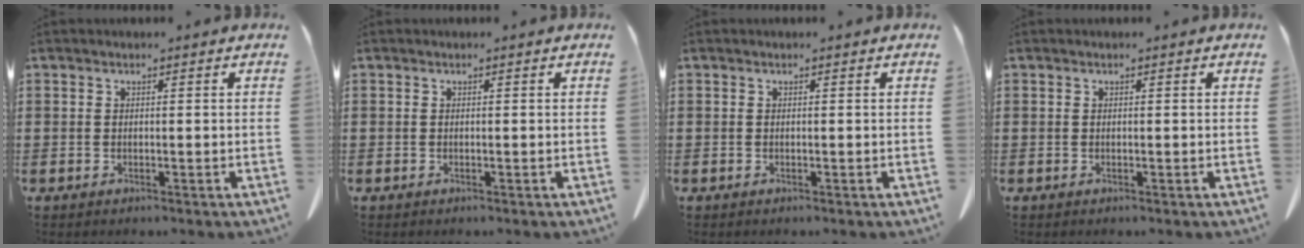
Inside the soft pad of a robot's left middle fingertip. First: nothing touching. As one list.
[{"total": 0.0}, {"total": 0.0}, {"total": 0.0}]